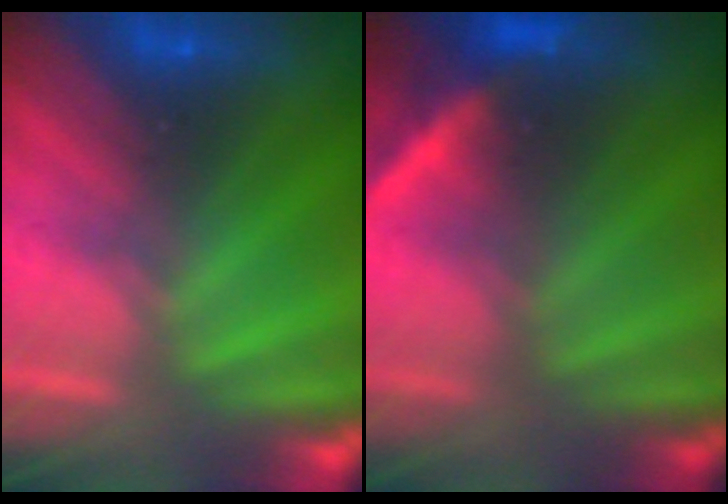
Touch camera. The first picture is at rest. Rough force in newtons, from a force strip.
{"total": 2.2}